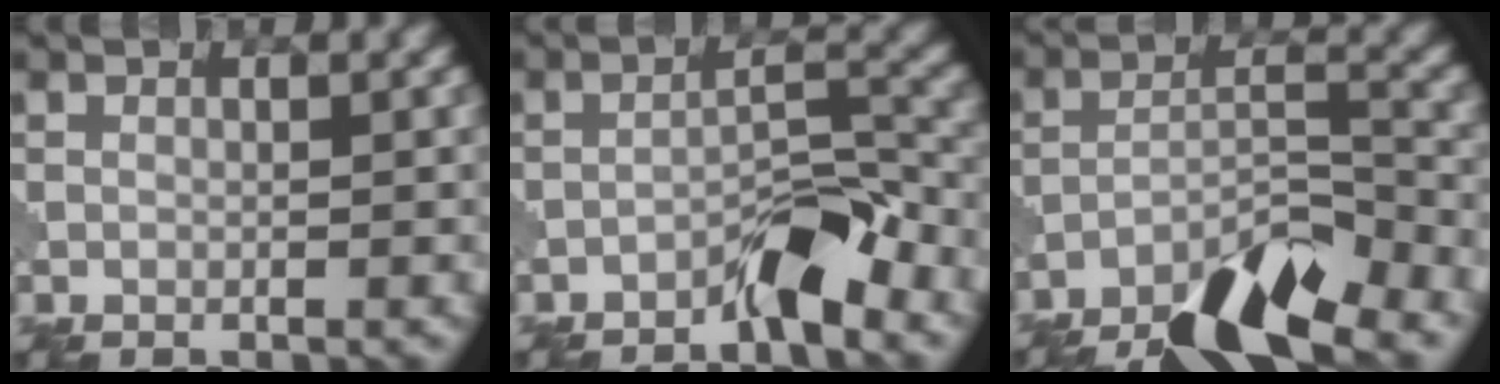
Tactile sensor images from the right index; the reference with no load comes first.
{"total": 3.8, "force": [-2.9, 0.7, 2.4], "torque": [-0.036, 0.020, -0.052]}
{"total": 8.7, "force": [-6.9, 1.7, 5.0], "torque": [-0.084, -0.001, -0.122]}